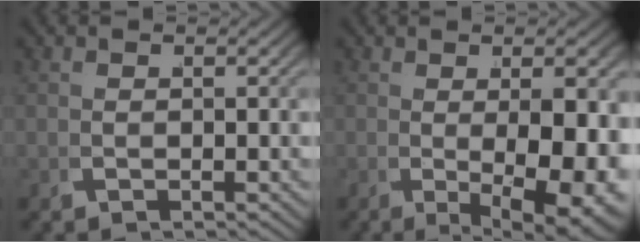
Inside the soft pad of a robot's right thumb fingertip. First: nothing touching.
{"total": 8.8, "force": [-0.8, 3.9, 7.9], "torque": [-0.123, -0.018, 0.004]}